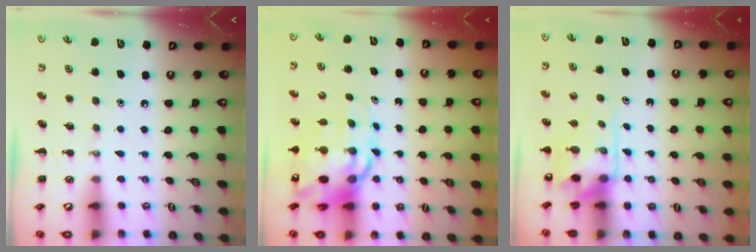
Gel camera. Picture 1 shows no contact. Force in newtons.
{"total": 13.6, "press": 13.0, "slide": 3.7}
{"total": 4.8, "press": 4.8, "slide": 0.6}